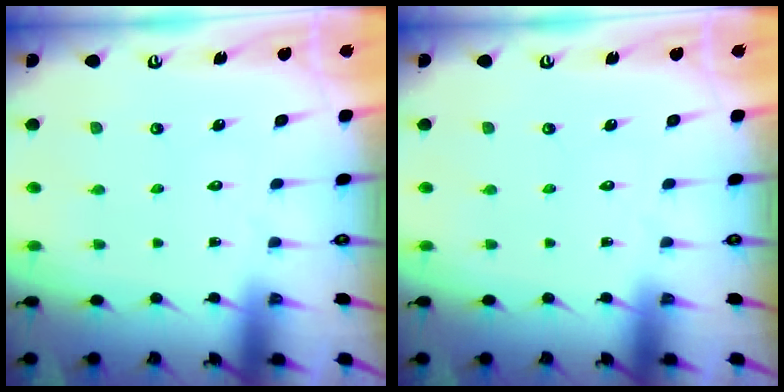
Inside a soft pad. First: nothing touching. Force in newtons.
{"total": 0.0}